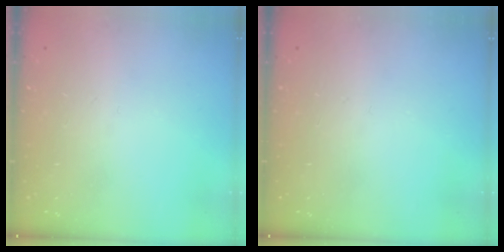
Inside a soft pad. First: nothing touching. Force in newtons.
{"total": 0.0}